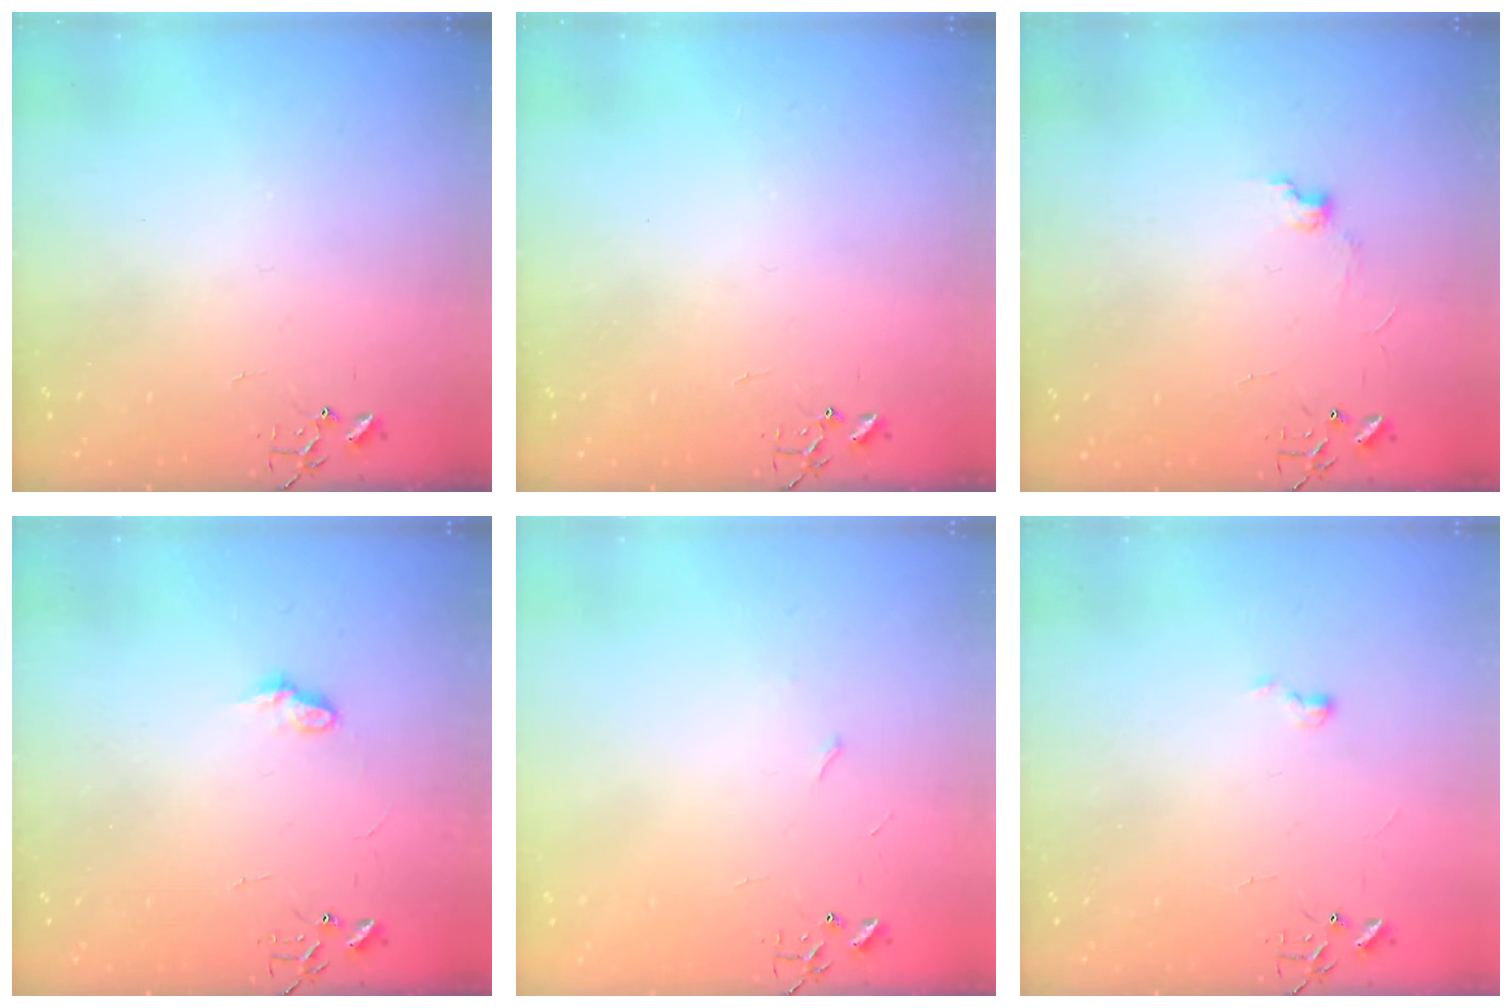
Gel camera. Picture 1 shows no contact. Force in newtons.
{"total": 0.0}
{"total": 4.1, "press": 4.0, "slide": 0.7}
{"total": 6.8, "press": 6.8, "slide": 0.7}
{"total": 3.2, "press": 3.1, "slide": 0.5}
{"total": 3.5, "press": 3.5, "slide": 0.5}